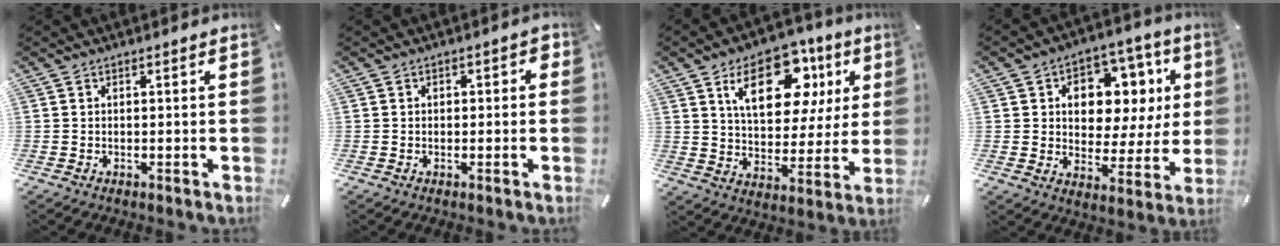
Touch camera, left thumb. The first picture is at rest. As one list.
[{"total": 1.5, "force": [-0.5, 1.2, 0.7], "torque": [-0.013, 0.008, -0.013]}, {"total": 19.3, "force": [9.3, 10.8, 13.0], "torque": [-0.195, -0.024, 0.154]}, {"total": 10.6, "force": [3.9, 8.0, 5.6], "torque": [-0.085, -0.033, 0.071]}]